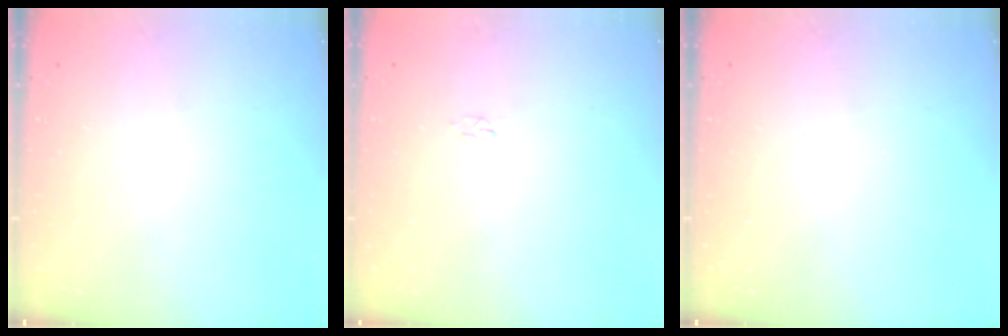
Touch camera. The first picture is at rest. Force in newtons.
{"total": 1.9, "press": 1.9, "slide": 0.3}
{"total": 0.0}